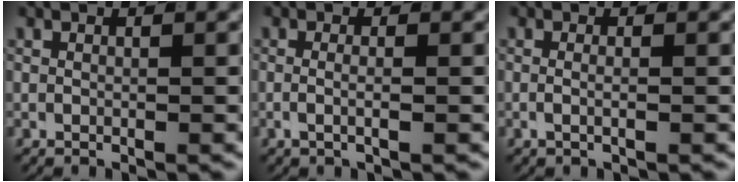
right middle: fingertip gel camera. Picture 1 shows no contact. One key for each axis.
{"total": 1.6, "fx": -0.8, "fy": 0.0, "fz": 1.4, "tx": -0.036, "ty": -0.009, "tz": -0.010}
{"total": 1.2, "fx": -0.6, "fy": -0.1, "fz": 1.0, "tx": -0.027, "ty": -0.008, "tz": -0.008}